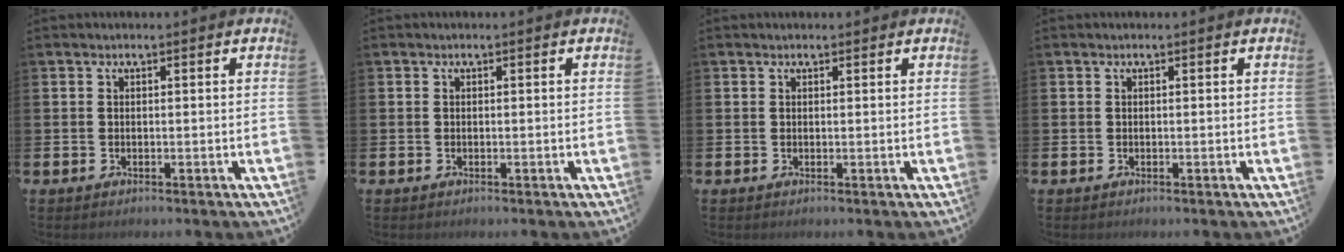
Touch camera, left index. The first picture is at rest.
{"total": 0.0}
{"total": 0.7, "force": [0.7, 0.2, 0.1], "torque": [0.014, -0.004, 0.010]}
{"total": 0.0}